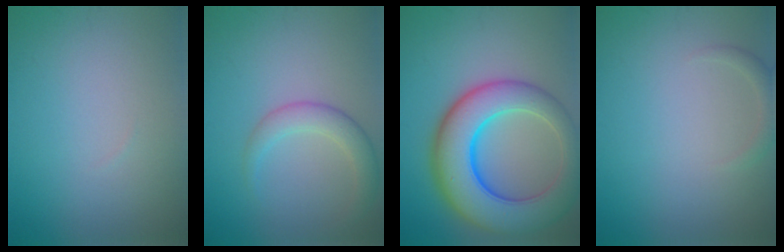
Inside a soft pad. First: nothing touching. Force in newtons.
{"total": 2.9, "press": 2.9, "slide": 0.2}
{"total": 10.8, "press": 10.8, "slide": 0.6}
{"total": 1.2, "press": 1.2, "slide": 0.2}